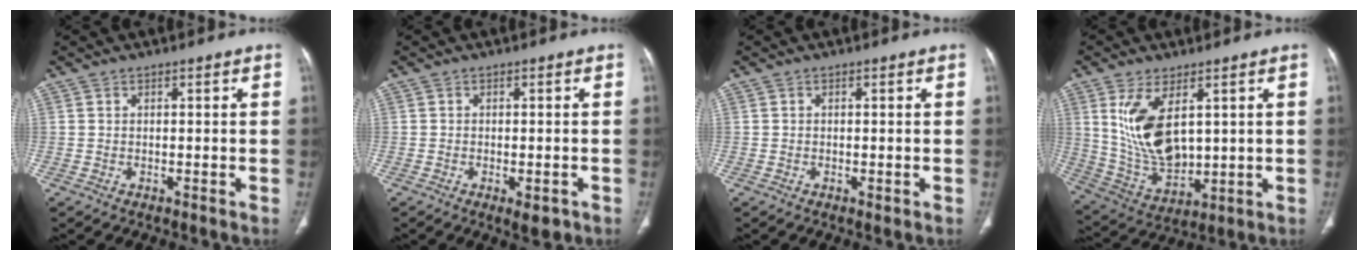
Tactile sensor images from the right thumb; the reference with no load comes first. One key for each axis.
{"total": 3.2, "fx": -1.5, "fy": 1.4, "fz": 2.4, "tx": -0.026, "ty": 0.001, "tz": -0.013}
{"total": 0.6, "fx": -0.2, "fy": 0.4, "fz": 0.5, "tx": -0.006, "ty": -0.002, "tz": -0.004}
{"total": 13.6, "fx": 4.1, "fy": 7.0, "fz": 10.9, "tx": -0.196, "ty": -0.023, "tz": 0.100}